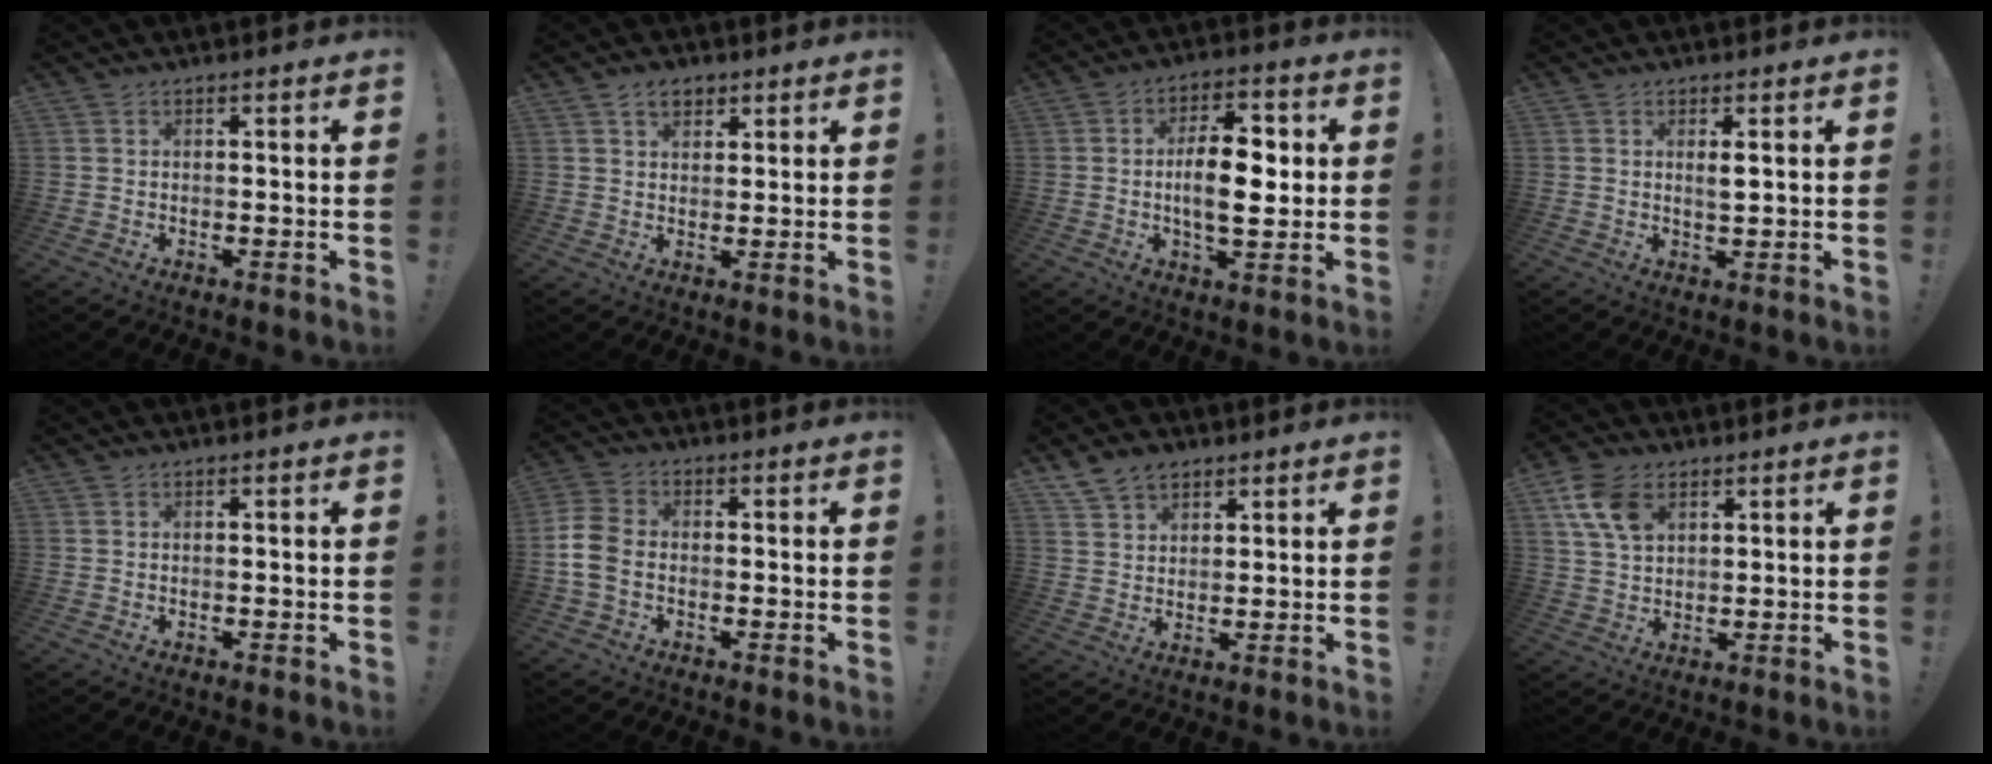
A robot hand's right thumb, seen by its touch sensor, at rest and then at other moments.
{"total": 4.7, "force": [2.8, 3.0, 2.4], "torque": [-0.032, -0.007, 0.049]}
{"total": 13.3, "force": [-0.2, 6.4, 11.6], "torque": [-0.179, 0.004, -0.008]}
{"total": 2.4, "force": [0.8, 0.6, 2.2], "torque": [-0.035, -0.008, 0.010]}
{"total": 0.0}
{"total": 8.2, "force": [-1.7, 5.8, 5.5], "torque": [-0.130, 0.008, -0.028]}
{"total": 6.6, "force": [4.8, 4.2, 1.9], "torque": [-0.039, -0.020, 0.094]}
{"total": 10.4, "force": [4.8, 6.6, 6.4], "torque": [-0.127, -0.011, 0.091]}